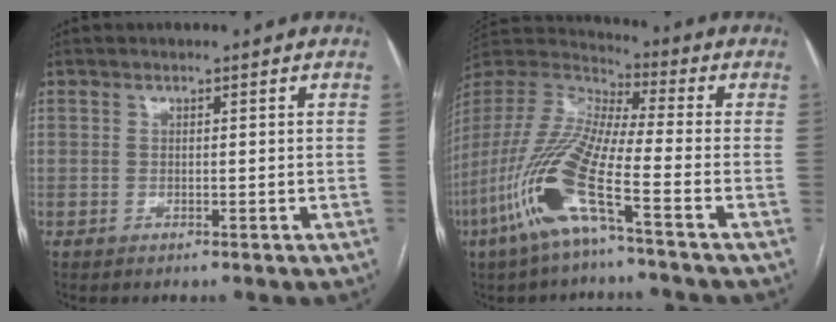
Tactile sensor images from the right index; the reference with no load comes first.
{"total": 15.7, "force": [-6.8, 1.0, 14.1], "torque": [-0.310, -0.020, -0.143]}